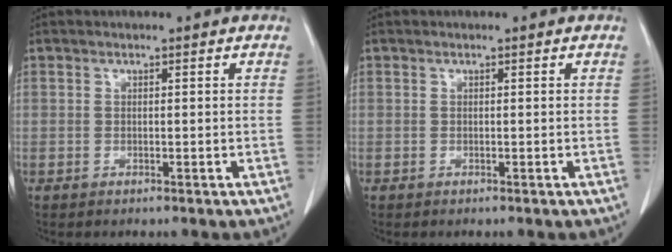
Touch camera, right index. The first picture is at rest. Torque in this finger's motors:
{"motor_torque": [0.00, 0.00, 0.00, -0.01]}